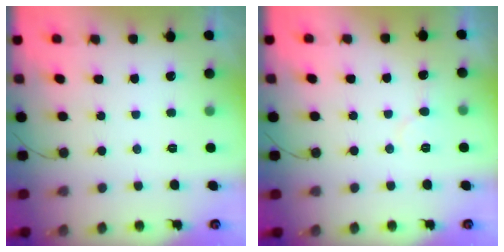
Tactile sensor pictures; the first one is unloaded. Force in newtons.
{"total": 5.1, "press": 5.0, "slide": 0.5}